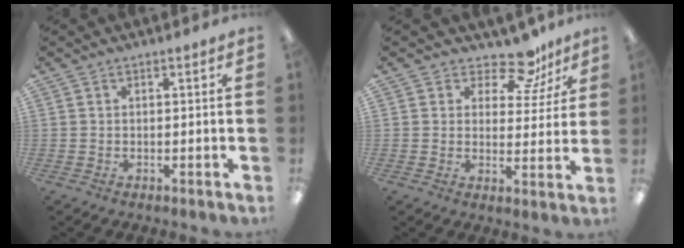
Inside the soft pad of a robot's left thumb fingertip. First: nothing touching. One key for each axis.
{"total": 10.4, "fx": 8.2, "fy": 4.8, "fz": 4.3, "tx": -0.061, "ty": -0.054, "tz": 0.146}